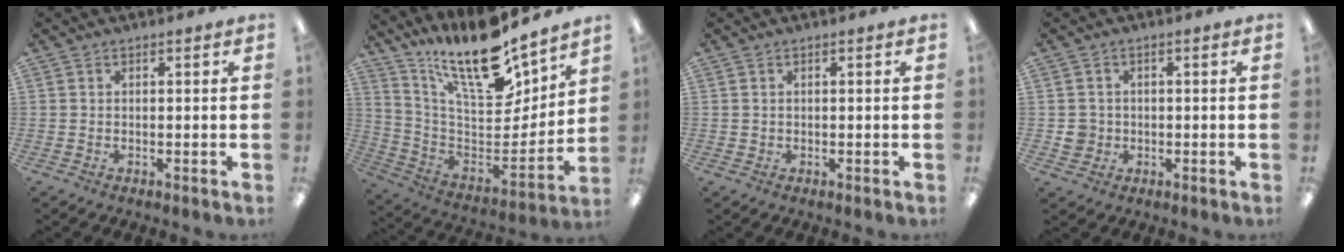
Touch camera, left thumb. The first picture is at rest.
{"total": 20.5, "force": [16.5, 6.0, 10.6], "torque": [-0.180, -0.130, 0.285]}
{"total": 0.8, "force": [0.3, 0.8, 0.1], "torque": [-0.003, 0.004, 0.004]}
{"total": 4.1, "force": [-0.3, 4.0, 1.0], "torque": [-0.014, 0.008, -0.005]}